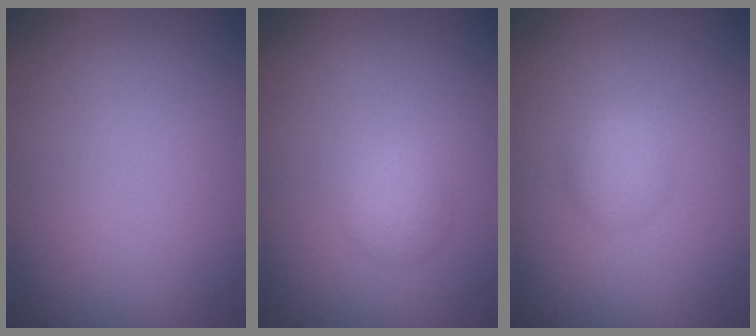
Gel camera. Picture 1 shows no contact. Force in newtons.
{"total": 1.7, "press": 1.7, "slide": 0.2}
{"total": 1.5, "press": 1.5, "slide": 0.1}